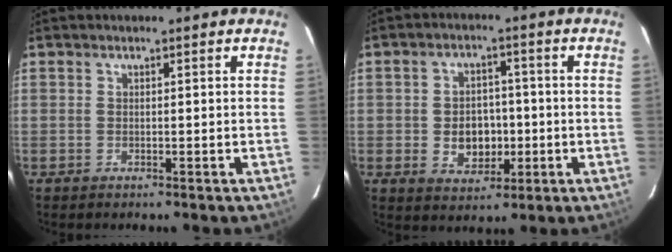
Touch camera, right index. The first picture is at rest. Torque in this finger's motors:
{"motor_torque": [0.19, 0.00, 0.16, 0.03]}